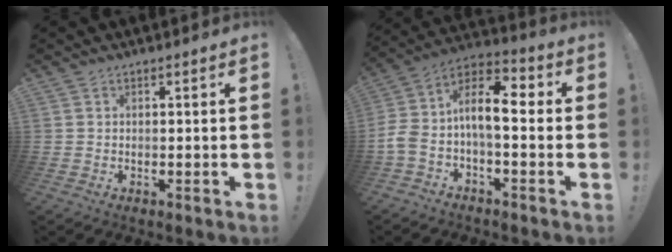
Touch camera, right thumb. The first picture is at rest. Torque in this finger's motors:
{"motor_torque": [0.65, 0.71, 1.05, -0.32, 0.05]}